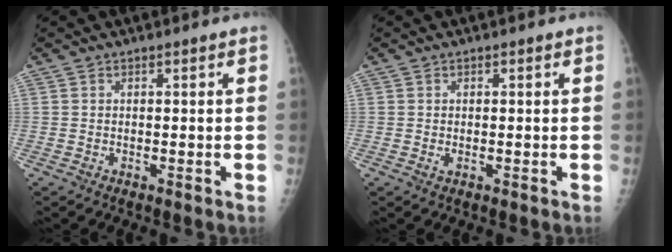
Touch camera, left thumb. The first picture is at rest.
{"total": 1.0, "force": [-0.1, 0.6, 0.8], "torque": [-0.015, 0.002, -0.001]}